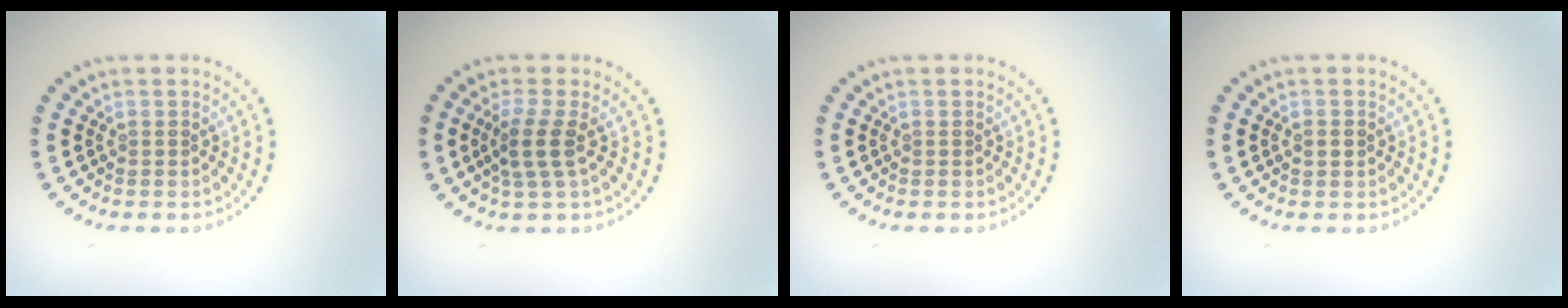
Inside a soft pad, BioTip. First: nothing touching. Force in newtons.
{"total": 2.6, "press": 2.1, "slide": 1.6}
{"total": 0.0}
{"total": 1.1, "press": 1.1, "slide": 0.1}